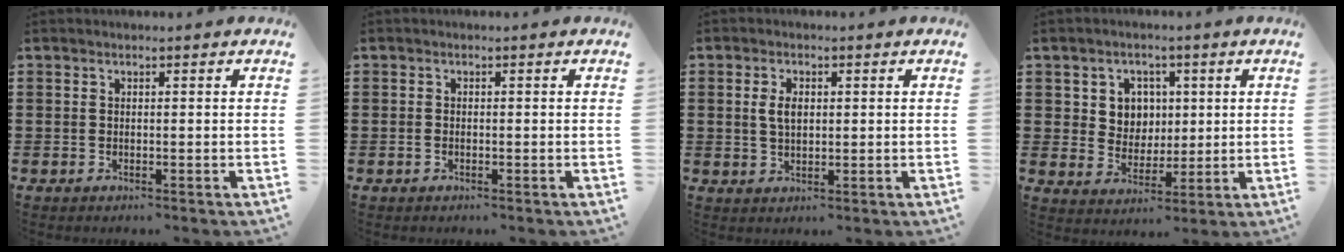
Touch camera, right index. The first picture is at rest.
{"total": 0.7, "force": [-0.4, 0.3, 0.4], "torque": [-0.010, -0.002, -0.007]}
{"total": 3.4, "force": [0.6, 1.9, 2.8], "torque": [-0.057, 0.009, 0.008]}
{"total": 5.3, "force": [1.6, 4.9, 1.4], "torque": [-0.043, 0.015, 0.027]}